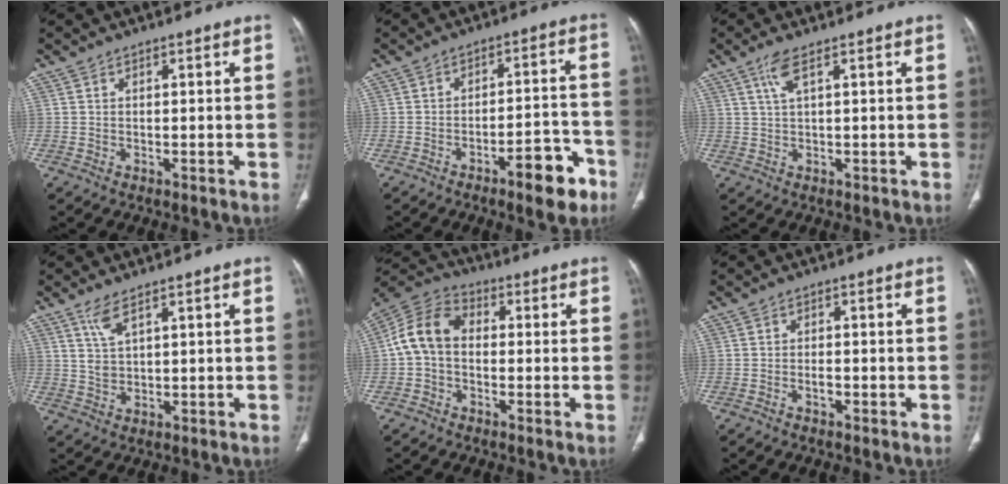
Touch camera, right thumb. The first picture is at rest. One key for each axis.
{"total": 9.7, "fx": -5.9, "fy": 3.3, "fz": 7.0, "tx": -0.082, "ty": 0.044, "tz": -0.080}
{"total": 2.8, "fx": 1.2, "fy": 0.4, "fz": 2.5, "tx": -0.066, "ty": 0.007, "tz": 0.031}
{"total": 3.8, "fx": 2.3, "fy": 1.4, "fz": 2.7, "tx": -0.057, "ty": -0.010, "tz": 0.055}
{"total": 9.7, "fx": -0.4, "fy": 7.1, "fz": 6.6, "tx": -0.118, "ty": 0.029, "tz": -0.022}
{"total": 1.5, "fx": -0.9, "fy": 0.7, "fz": 0.9, "tx": -0.018, "ty": 0.008, "tz": -0.016}